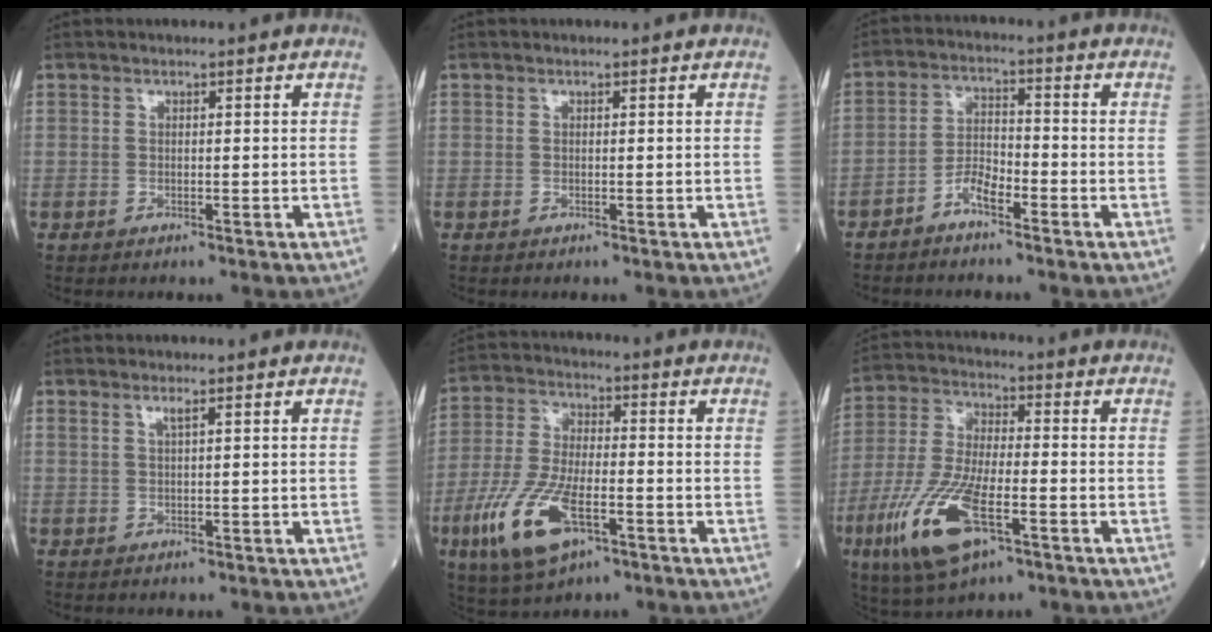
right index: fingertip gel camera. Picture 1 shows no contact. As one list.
[{"total": 0.0}, {"total": 4.2, "force": [-3.1, 1.3, 2.6], "torque": [-0.051, 0.009, -0.061]}, {"total": 1.1, "force": [0.7, -0.2, 0.8], "torque": [-0.021, 0.000, 0.014]}, {"total": 12.5, "force": [-5.4, 4.6, 10.3], "torque": [-0.223, -0.014, -0.097]}, {"total": 13.6, "force": [-6.0, 4.2, 11.5], "torque": [-0.248, -0.019, -0.107]}]